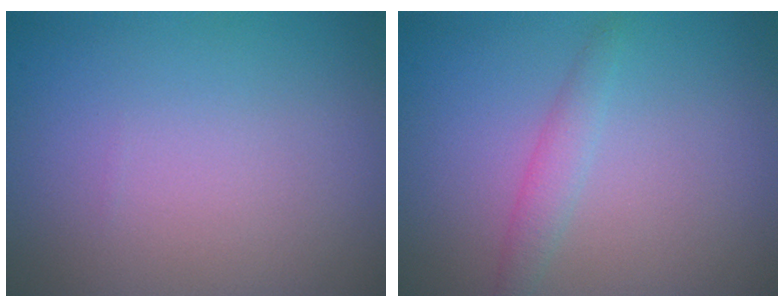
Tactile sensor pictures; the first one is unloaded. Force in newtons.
{"total": 1.6, "press": 1.6, "slide": 0.1}